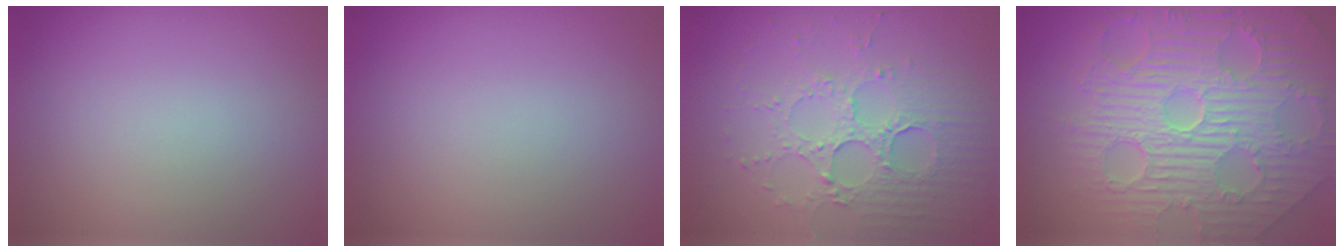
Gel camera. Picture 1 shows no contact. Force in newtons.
{"total": 0.0}
{"total": 3.9, "press": 3.7, "slide": 1.3}
{"total": 11.3, "press": 7.4, "slide": 8.5}